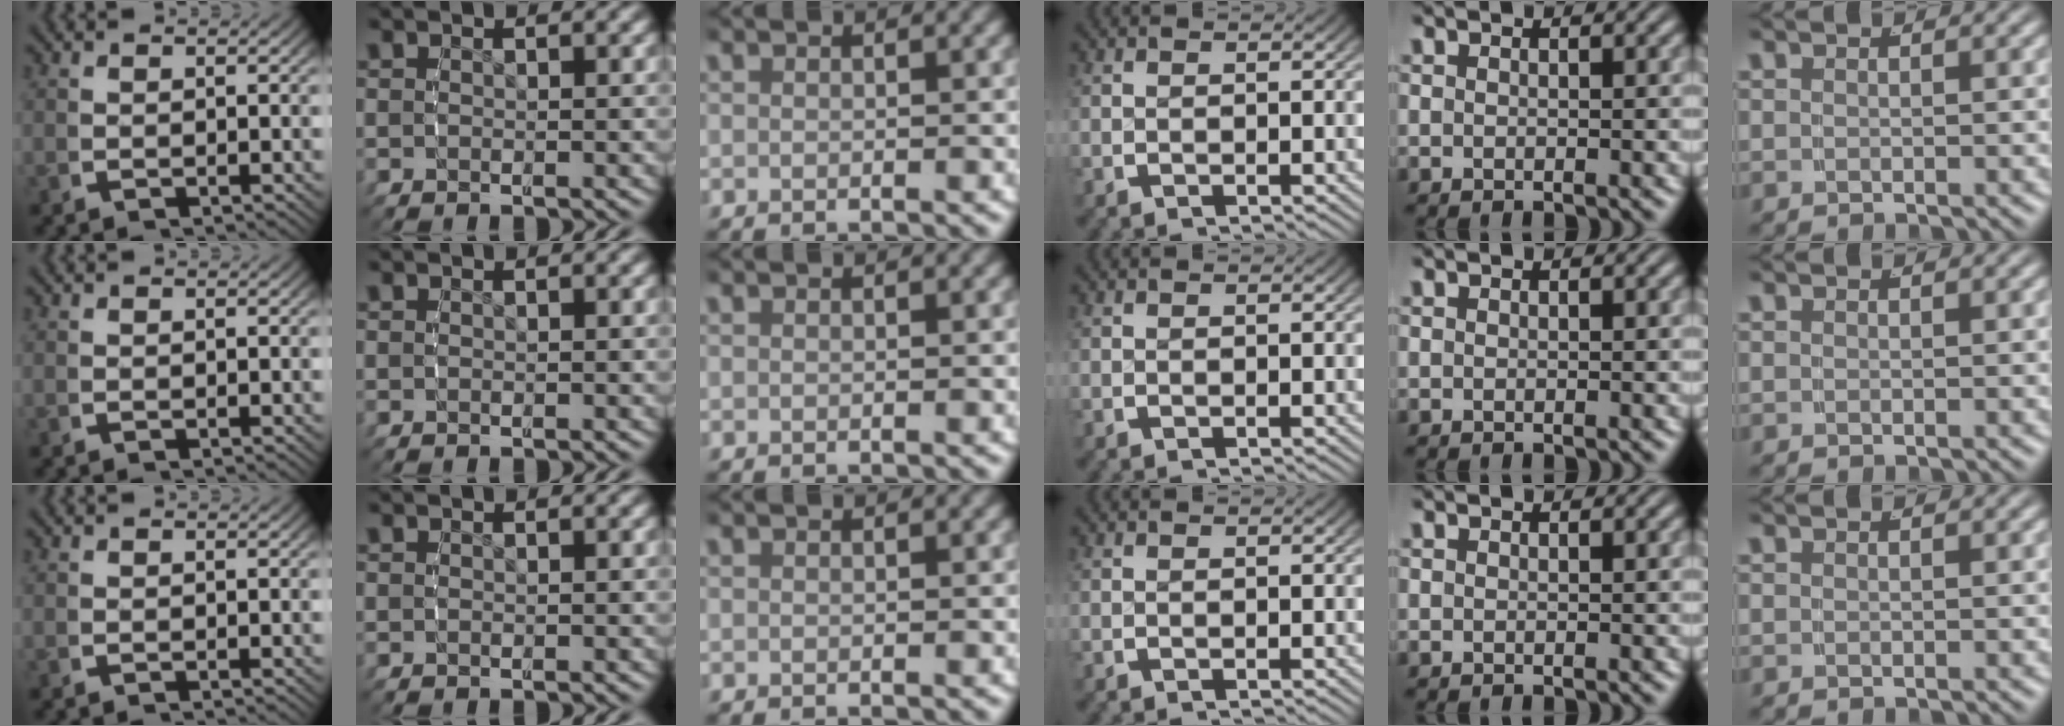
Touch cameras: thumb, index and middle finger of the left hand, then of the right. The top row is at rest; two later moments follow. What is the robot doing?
{"motion": "reach", "object": "shirt"}